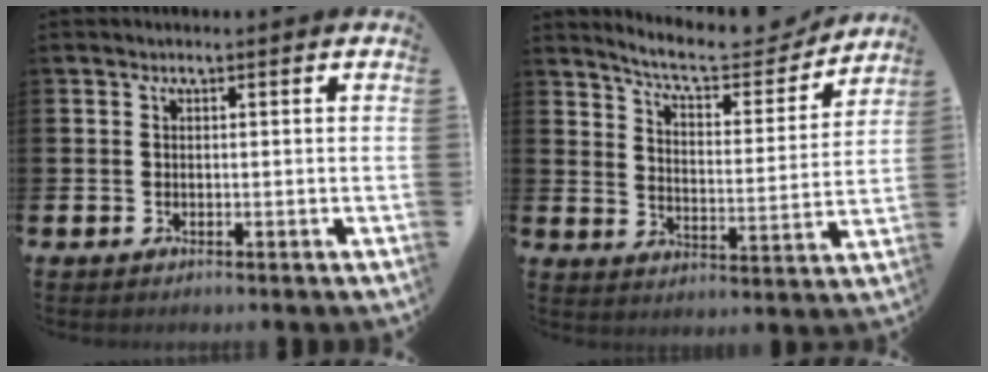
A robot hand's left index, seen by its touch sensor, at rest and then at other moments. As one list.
[{"total": 8.4, "force": [7.8, 1.7, 2.7], "torque": [-0.069, -0.055, 0.130]}]